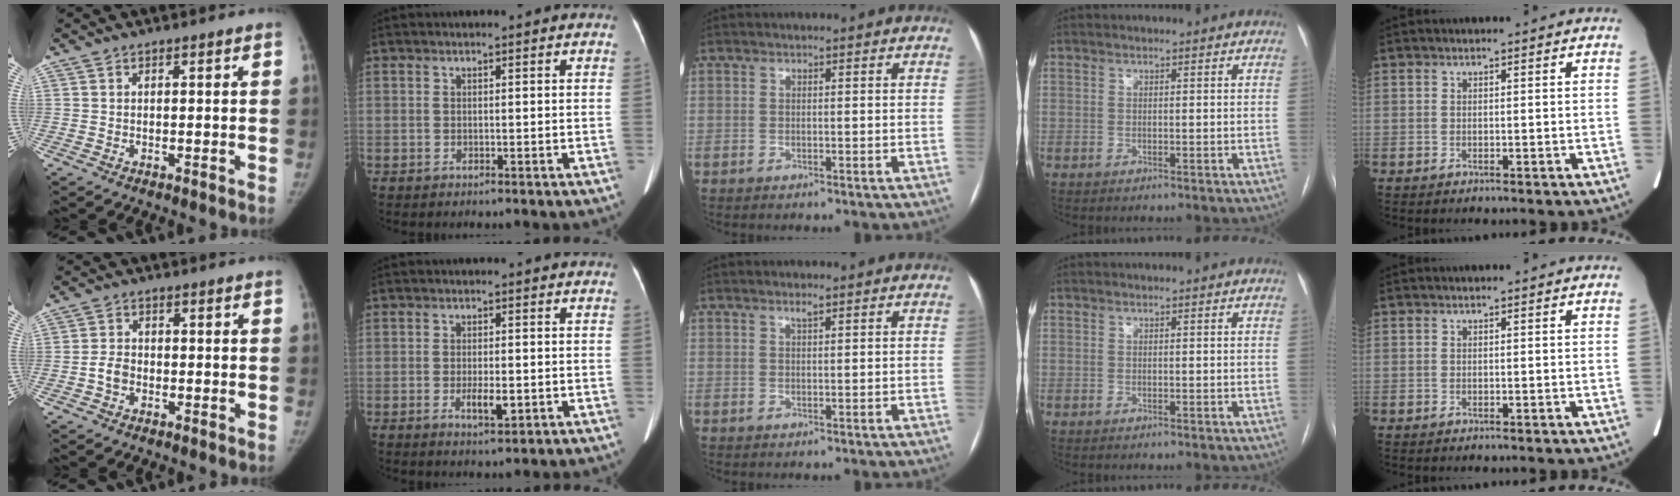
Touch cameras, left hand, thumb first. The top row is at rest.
{"thumb": {"total": 3.0, "force": [-1.0, 2.3, 1.7], "torque": [-0.026, 0.011, -0.023]}, "index": {"total": 3.4, "force": [-1.0, 1.0, 3.1], "torque": [-0.058, -0.003, -0.011]}, "middle": {"total": 1.0, "force": [0.7, 0.1, 0.7], "torque": [-0.014, 0.001, 0.015]}}